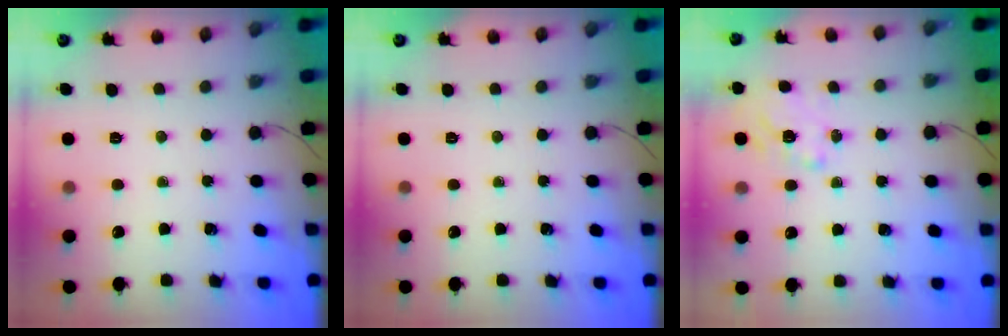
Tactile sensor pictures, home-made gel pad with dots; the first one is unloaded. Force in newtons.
{"total": 0.0}
{"total": 1.4, "press": 1.2, "slide": 0.8}